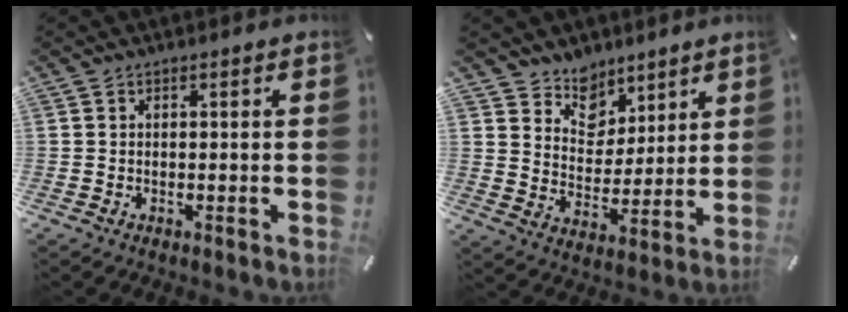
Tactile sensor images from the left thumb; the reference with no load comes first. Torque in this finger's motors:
{"motor_torque": [0.58, -0.69, 0.01, 0.11, -0.08]}